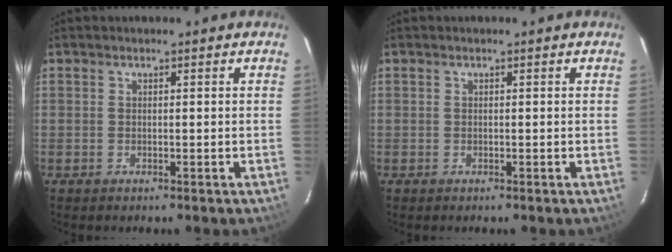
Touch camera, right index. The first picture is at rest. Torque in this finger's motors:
{"motor_torque": [-0.02, 0.03, 0.00, 0.00]}